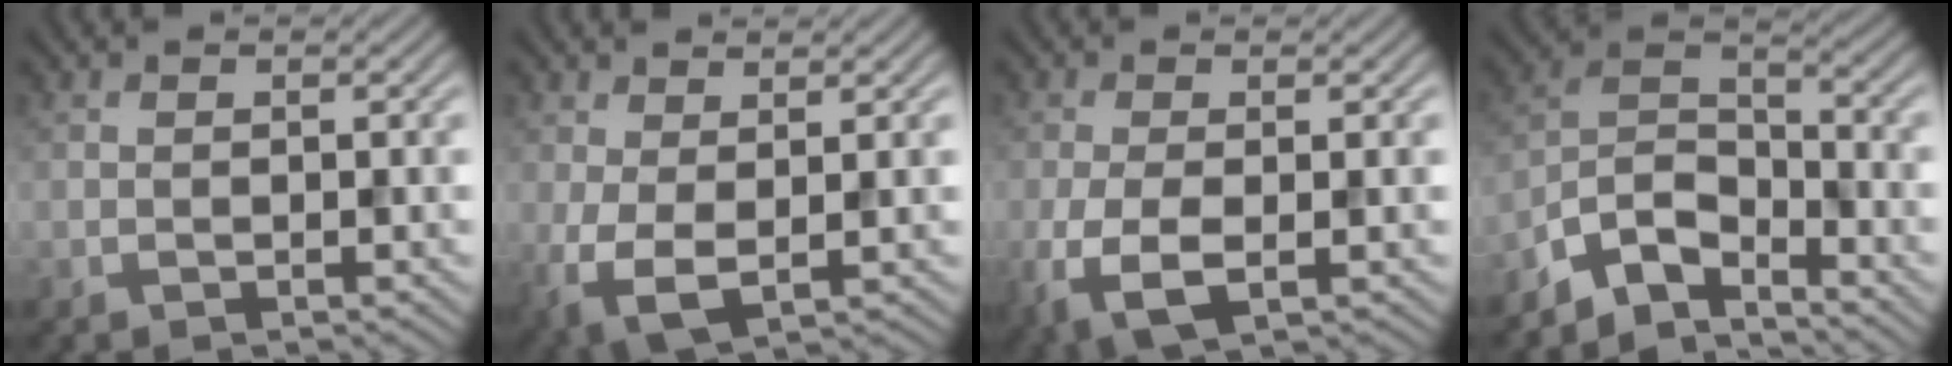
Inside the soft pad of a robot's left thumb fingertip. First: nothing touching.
{"total": 4.5, "force": [0.5, 2.2, 3.9], "torque": [-0.097, -0.005, 0.008]}
{"total": 5.6, "force": [-1.7, 2.5, 4.7], "torque": [-0.118, -0.014, -0.032]}
{"total": 7.1, "force": [-5.8, 2.5, 3.3], "torque": [-0.063, 0.001, -0.131]}